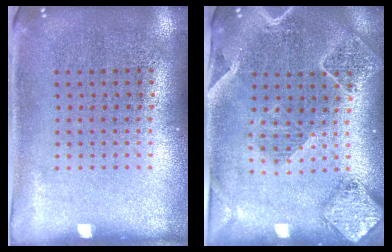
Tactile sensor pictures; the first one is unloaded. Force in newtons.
{"total": 2.3, "press": 2.1, "slide": 1.0}